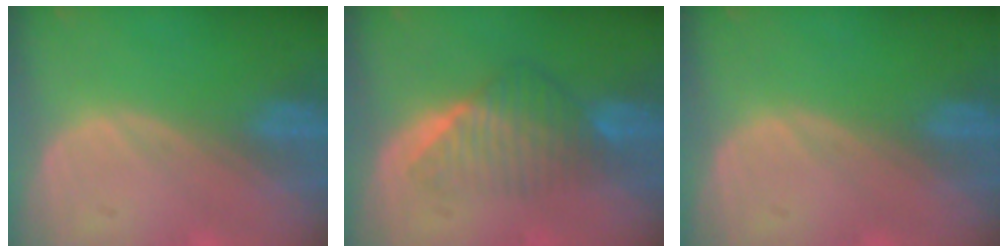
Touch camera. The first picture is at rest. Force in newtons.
{"total": 6.6, "press": 5.8, "slide": 3.2}
{"total": 0.0}